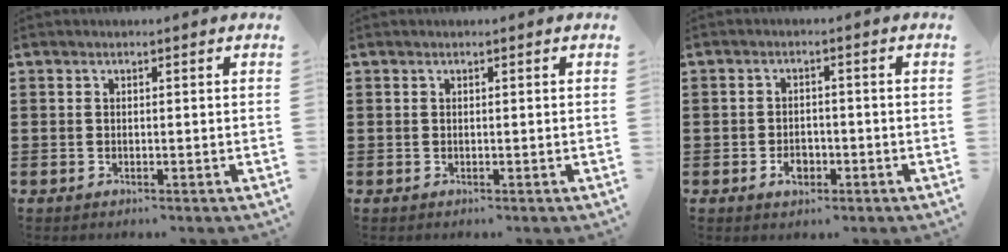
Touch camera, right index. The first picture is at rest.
{"total": 0.0}
{"total": 3.4, "force": [-1.5, 1.8, 2.4], "torque": [-0.036, -0.005, -0.028]}